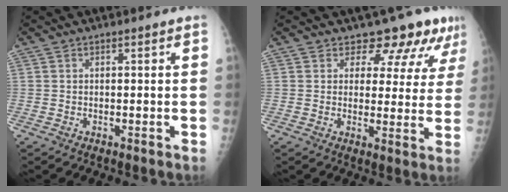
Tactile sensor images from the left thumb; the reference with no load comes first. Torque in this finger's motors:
{"motor_torque": [-0.03, 0.11, -0.06, -0.27, 0.04]}